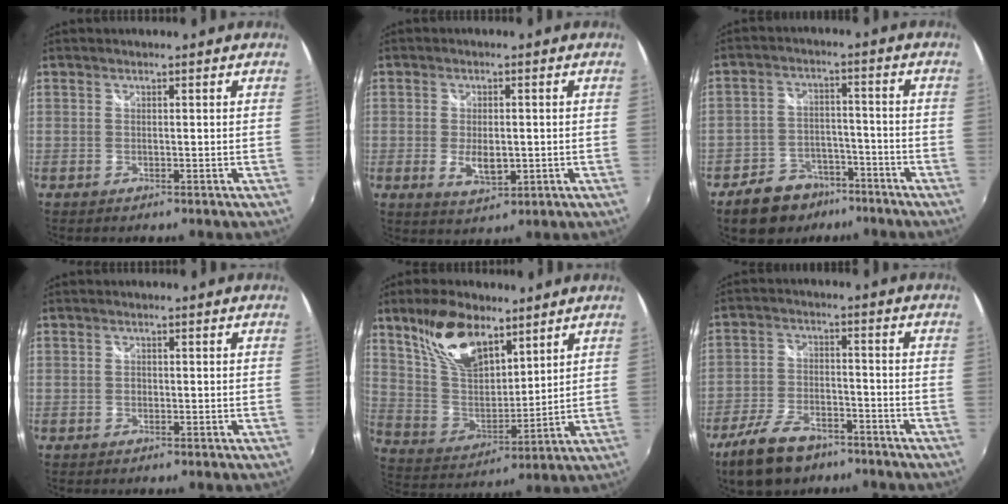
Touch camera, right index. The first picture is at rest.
{"total": 5.5, "force": [-1.0, 3.0, 4.5], "torque": [-0.084, -0.010, -0.011]}
{"total": 10.9, "force": [-7.6, 6.8, 3.7], "torque": [-0.096, 0.015, -0.106]}
{"total": 0.8, "force": [-0.2, 0.7, 0.1], "torque": [-0.002, -0.001, -0.003]}
{"total": 15.5, "force": [9.8, 7.5, 9.3], "torque": [-0.185, 0.018, 0.196]}
{"total": 12.2, "force": [-8.5, 6.0, 6.3], "torque": [-0.151, -0.008, -0.151]}